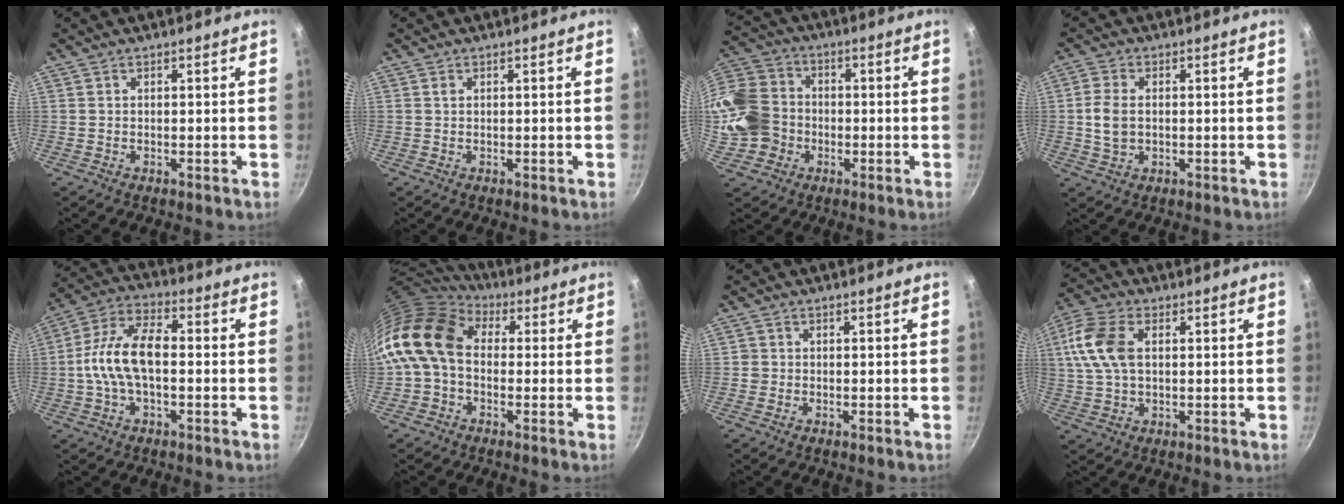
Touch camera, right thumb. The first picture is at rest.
{"total": 0.7, "force": [0.3, 0.6, 0.4], "torque": [-0.005, -0.001, 0.005]}
{"total": 15.9, "force": [-2.2, 13.8, 7.6], "torque": [-0.153, 0.041, -0.047]}
{"total": 5.6, "force": [0.0, 3.9, 4.1], "torque": [-0.079, 0.006, -0.001]}
{"total": 12.5, "force": [-0.9, 6.6, 10.6], "torque": [-0.190, 0.038, -0.032]}
{"total": 14.7, "force": [1.1, 10.8, 9.9], "torque": [-0.171, 0.026, -0.002]}
{"total": 1.2, "force": [-0.2, 1.2, 0.3], "torque": [-0.001, 0.002, -0.005]}
{"total": 11.1, "force": [2.1, 6.9, 8.5], "torque": [-0.172, 0.012, 0.032]}